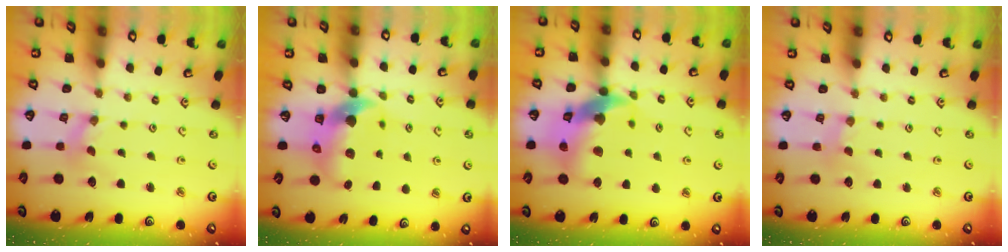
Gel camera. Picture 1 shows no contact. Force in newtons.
{"total": 9.0, "press": 9.0, "slide": 1.3}
{"total": 15.9, "press": 15.8, "slide": 2.1}
{"total": 1.0, "press": 0.9, "slide": 0.3}